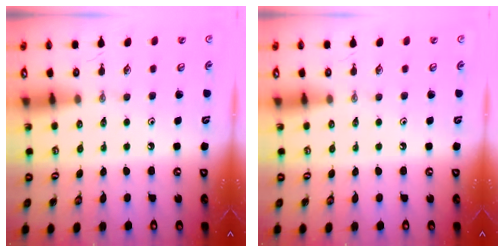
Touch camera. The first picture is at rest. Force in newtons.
{"total": 0.0}